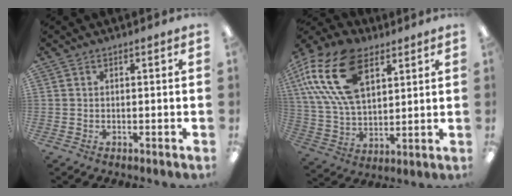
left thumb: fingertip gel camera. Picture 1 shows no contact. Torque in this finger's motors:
{"motor_torque": [0.16, 0.95, 1.44, -1.33, 0.56]}